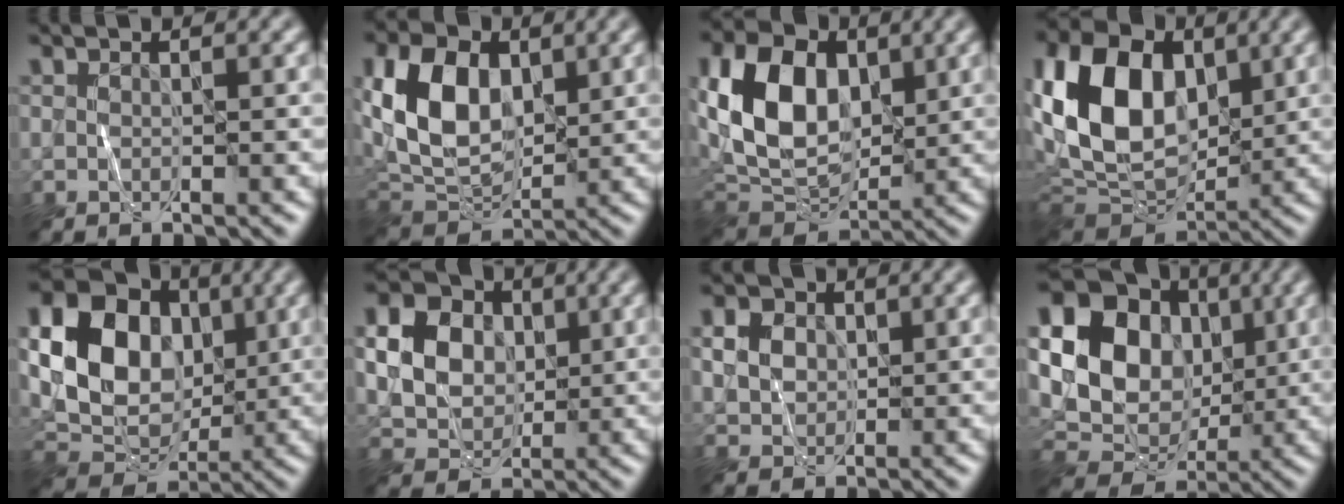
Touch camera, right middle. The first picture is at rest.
{"total": 9.1, "force": [1.7, 6.2, 6.4], "torque": [-0.146, 0.001, 0.028]}
{"total": 10.6, "force": [1.9, 7.3, 7.4], "torque": [-0.164, 0.004, 0.032]}
{"total": 13.2, "force": [2.6, 9.0, 9.3], "torque": [-0.193, 0.017, 0.037]}
{"total": 16.1, "force": [2.7, 12.9, 9.2], "torque": [-0.202, 0.031, 0.047]}
{"total": 12.7, "force": [3.0, 11.0, 5.6], "torque": [-0.144, 0.024, 0.058]}
{"total": 4.4, "force": [1.4, 3.5, 2.2], "torque": [-0.056, 0.011, 0.025]}
{"total": 18.7, "force": [4.1, 15.9, 9.1], "torque": [-0.215, 0.038, 0.062]}